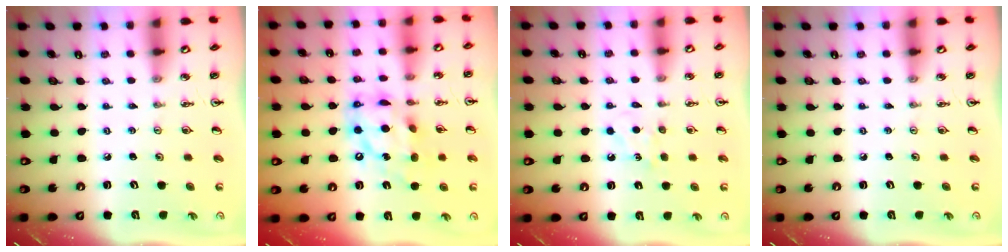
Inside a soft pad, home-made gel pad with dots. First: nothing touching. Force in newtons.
{"total": 14.4, "press": 14.3, "slide": 1.1}
{"total": 5.6, "press": 5.6, "slide": 0.8}
{"total": 0.0}